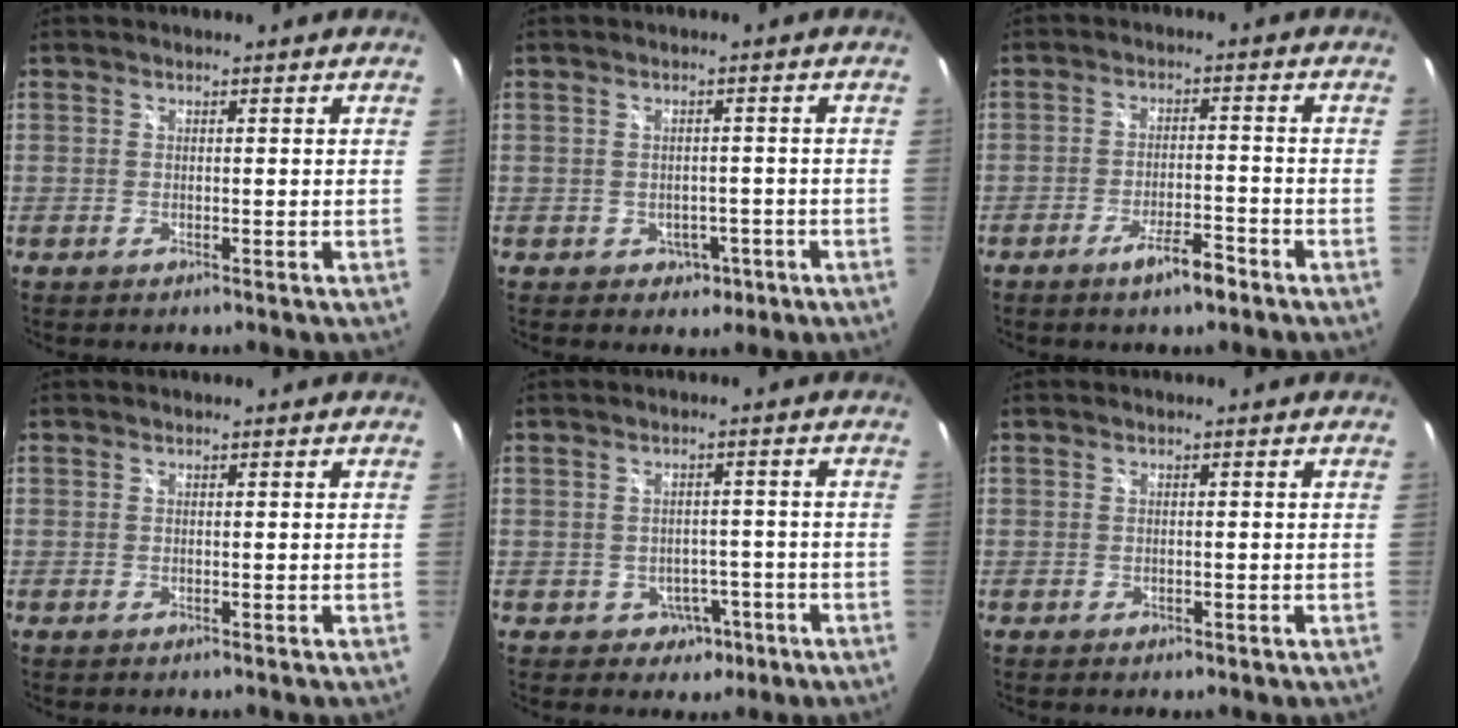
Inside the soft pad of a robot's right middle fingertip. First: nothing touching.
{"total": 3.6, "force": [-1.4, 3.1, 1.4], "torque": [-0.031, 0.003, -0.006]}
{"total": 5.5, "force": [-3.9, 1.1, 3.8], "torque": [-0.075, -0.003, -0.061]}
{"total": 0.0}
{"total": 4.6, "force": [-2.2, 3.9, 1.3], "torque": [-0.037, 0.010, -0.015]}
{"total": 0.8, "force": [-0.4, 0.6, 0.4], "torque": [-0.006, -0.004, -0.007]}